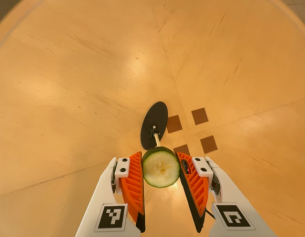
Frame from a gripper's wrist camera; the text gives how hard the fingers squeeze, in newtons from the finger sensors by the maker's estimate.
{"total": 8.2, "left": 7.9, "right": 8.4}